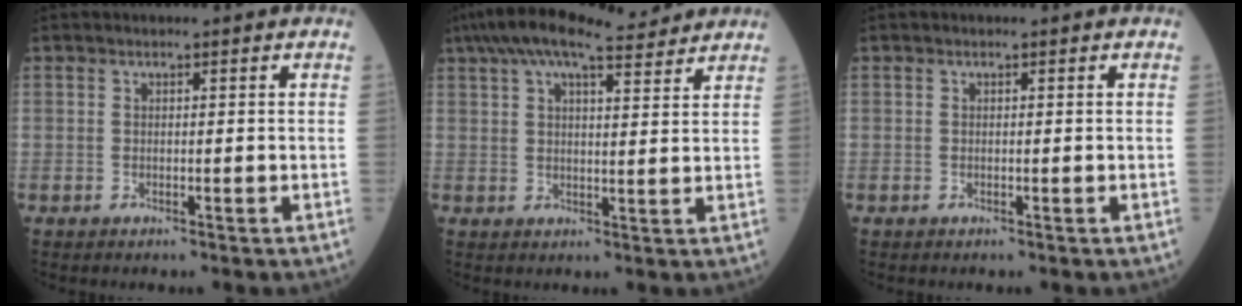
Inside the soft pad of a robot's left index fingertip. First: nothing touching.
{"total": 12.6, "force": [10.7, 2.2, 6.4], "torque": [-0.121, 0.039, 0.161]}
{"total": 0.0}